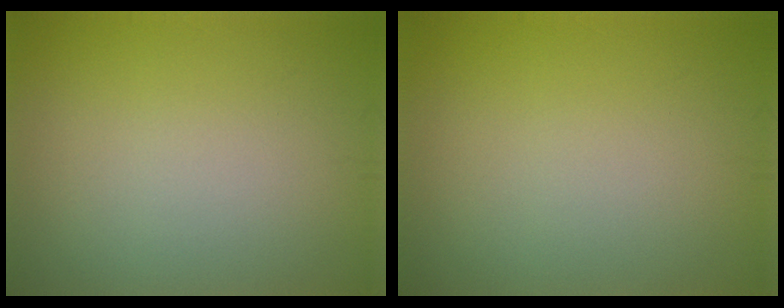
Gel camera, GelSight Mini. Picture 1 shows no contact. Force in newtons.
{"total": 0.0}